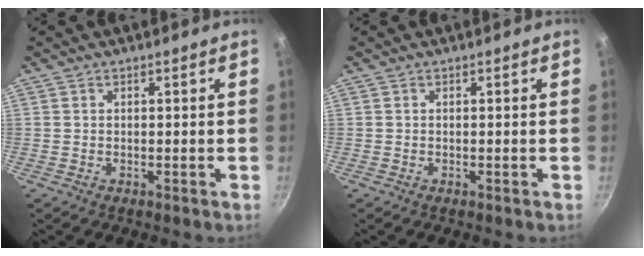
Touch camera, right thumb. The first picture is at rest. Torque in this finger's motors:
{"motor_torque": [0.16, 0.10, 0.12, 0.36, 0.01]}